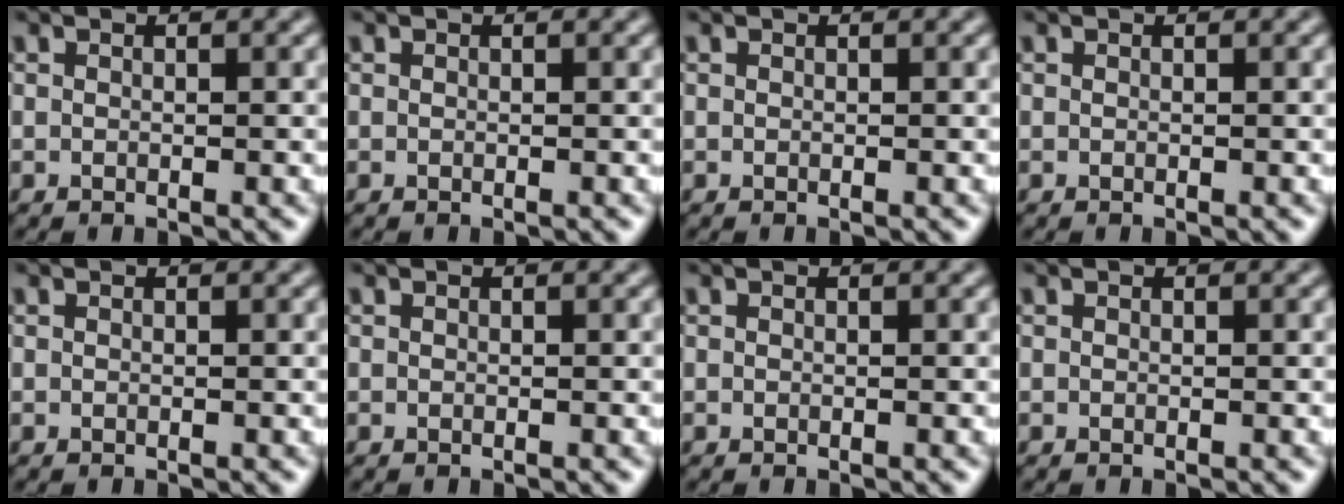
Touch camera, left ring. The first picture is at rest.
{"total": 0.0}
{"total": 0.0}
{"total": 0.0}
{"total": 0.0}
{"total": 0.0}
{"total": 0.0}
{"total": 0.0}